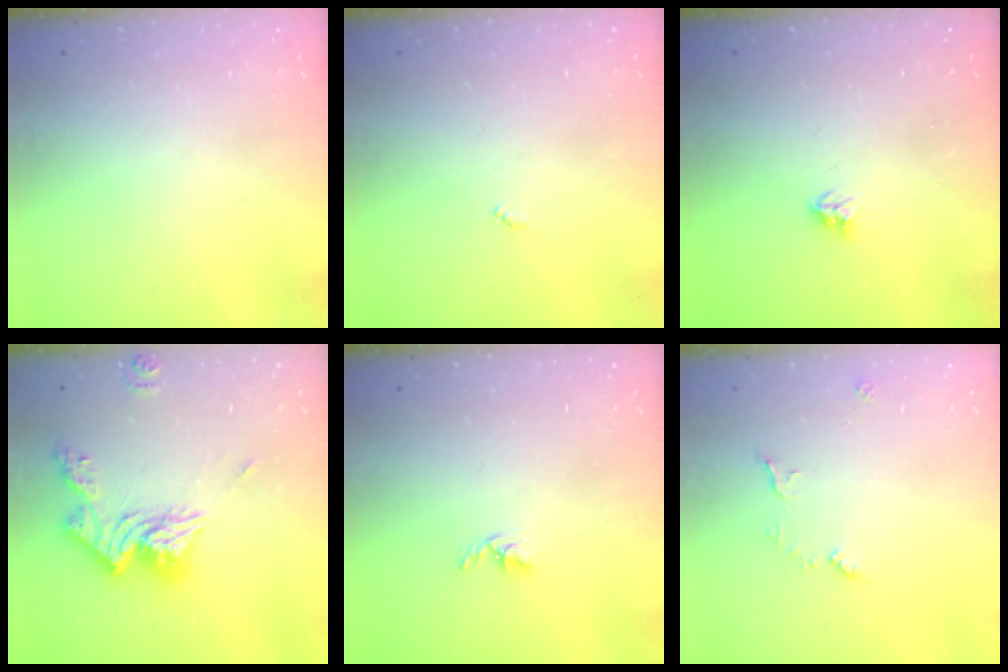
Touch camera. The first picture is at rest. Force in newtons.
{"total": 3.1, "press": 3.1, "slide": 0.4}
{"total": 3.6, "press": 3.6, "slide": 0.5}
{"total": 14.4, "press": 14.4, "slide": 1.5}
{"total": 3.3, "press": 3.2, "slide": 0.5}
{"total": 6.8, "press": 6.8, "slide": 0.4}